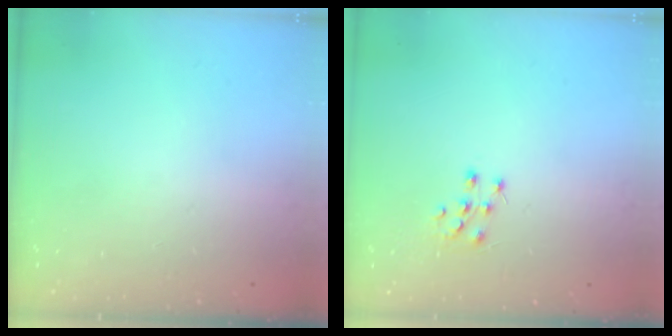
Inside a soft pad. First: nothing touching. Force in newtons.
{"total": 7.2, "press": 7.1, "slide": 0.7}